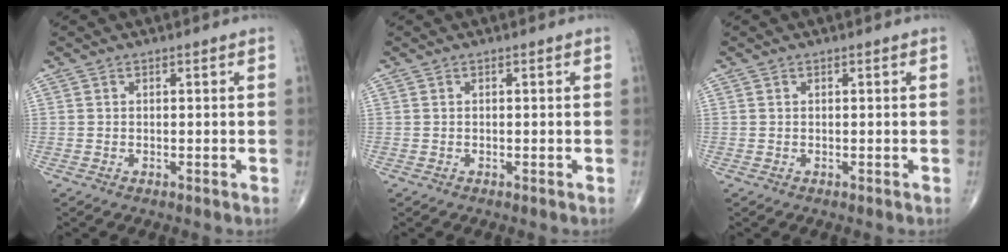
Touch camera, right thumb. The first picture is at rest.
{"total": 0.0}
{"total": 0.0}